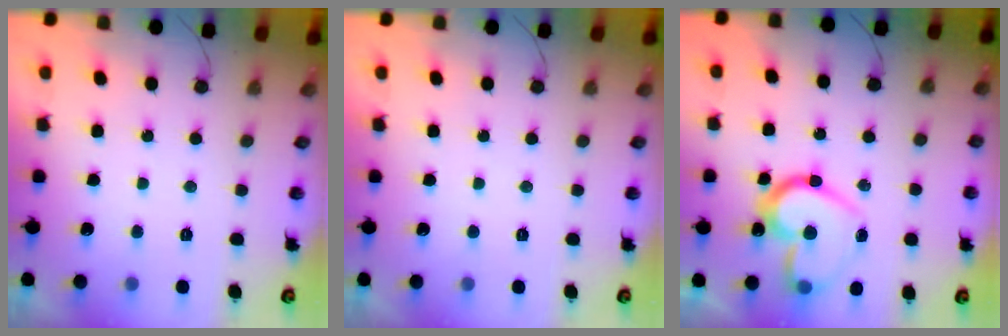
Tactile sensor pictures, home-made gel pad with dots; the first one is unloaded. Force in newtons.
{"total": 1.9, "press": 1.9, "slide": 0.1}
{"total": 16.9, "press": 16.9, "slide": 1.6}